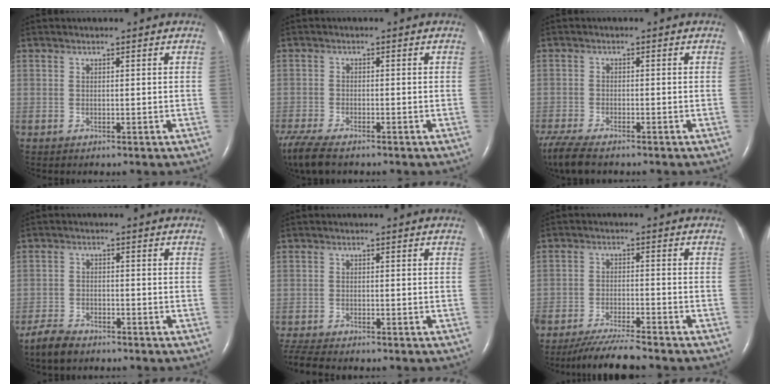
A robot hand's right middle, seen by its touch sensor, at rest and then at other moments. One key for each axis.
{"total": 9.3, "fx": -7.2, "fy": 2.6, "fz": 5.2, "tx": -0.106, "ty": -0.021, "tz": -0.126}
{"total": 8.4, "fx": -6.7, "fy": 2.1, "fz": 4.6, "tx": -0.089, "ty": -0.021, "tz": -0.118}
{"total": 4.4, "fx": -3.8, "fy": 1.5, "fz": 1.7, "tx": -0.038, "ty": -0.007, "tz": -0.071}
{"total": 5.7, "fx": -5.2, "fy": 0.8, "fz": 2.3, "tx": -0.043, "ty": -0.014, "tz": -0.089}
{"total": 7.3, "fx": -6.7, "fy": -0.1, "fz": 3.0, "tx": -0.051, "ty": -0.023, "tz": -0.117}